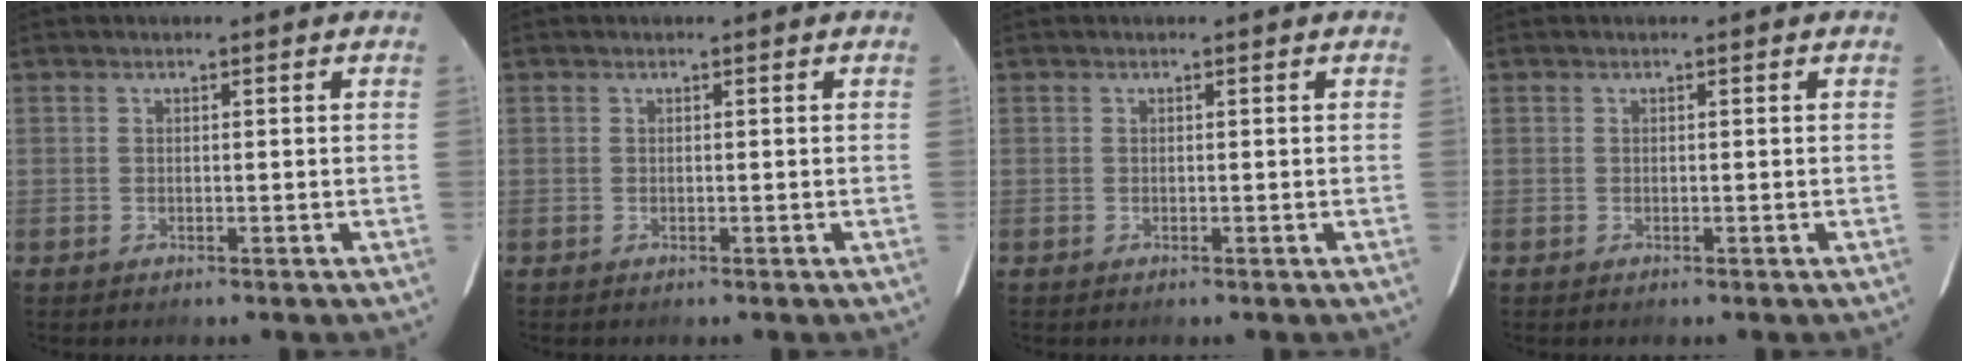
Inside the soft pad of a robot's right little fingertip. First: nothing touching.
{"total": 0.0}
{"total": 0.0}
{"total": 0.0}